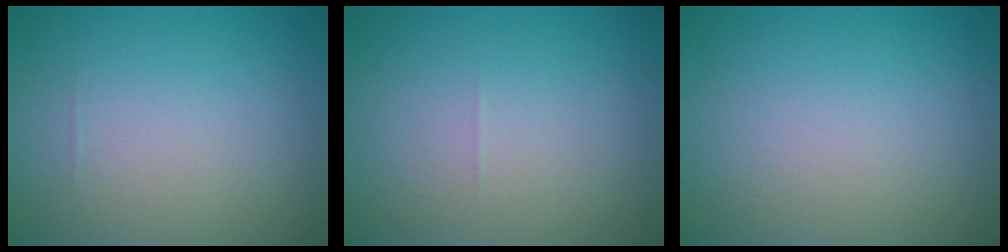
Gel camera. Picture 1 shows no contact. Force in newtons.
{"total": 0.0}
{"total": 0.0}